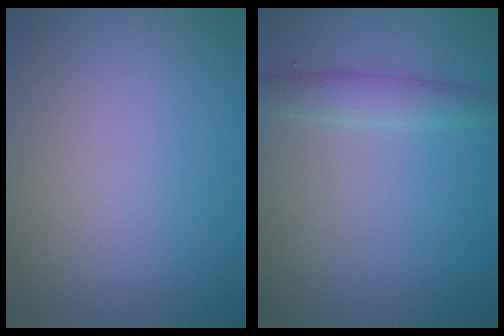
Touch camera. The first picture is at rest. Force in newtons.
{"total": 2.4, "press": 2.4, "slide": 0.1}